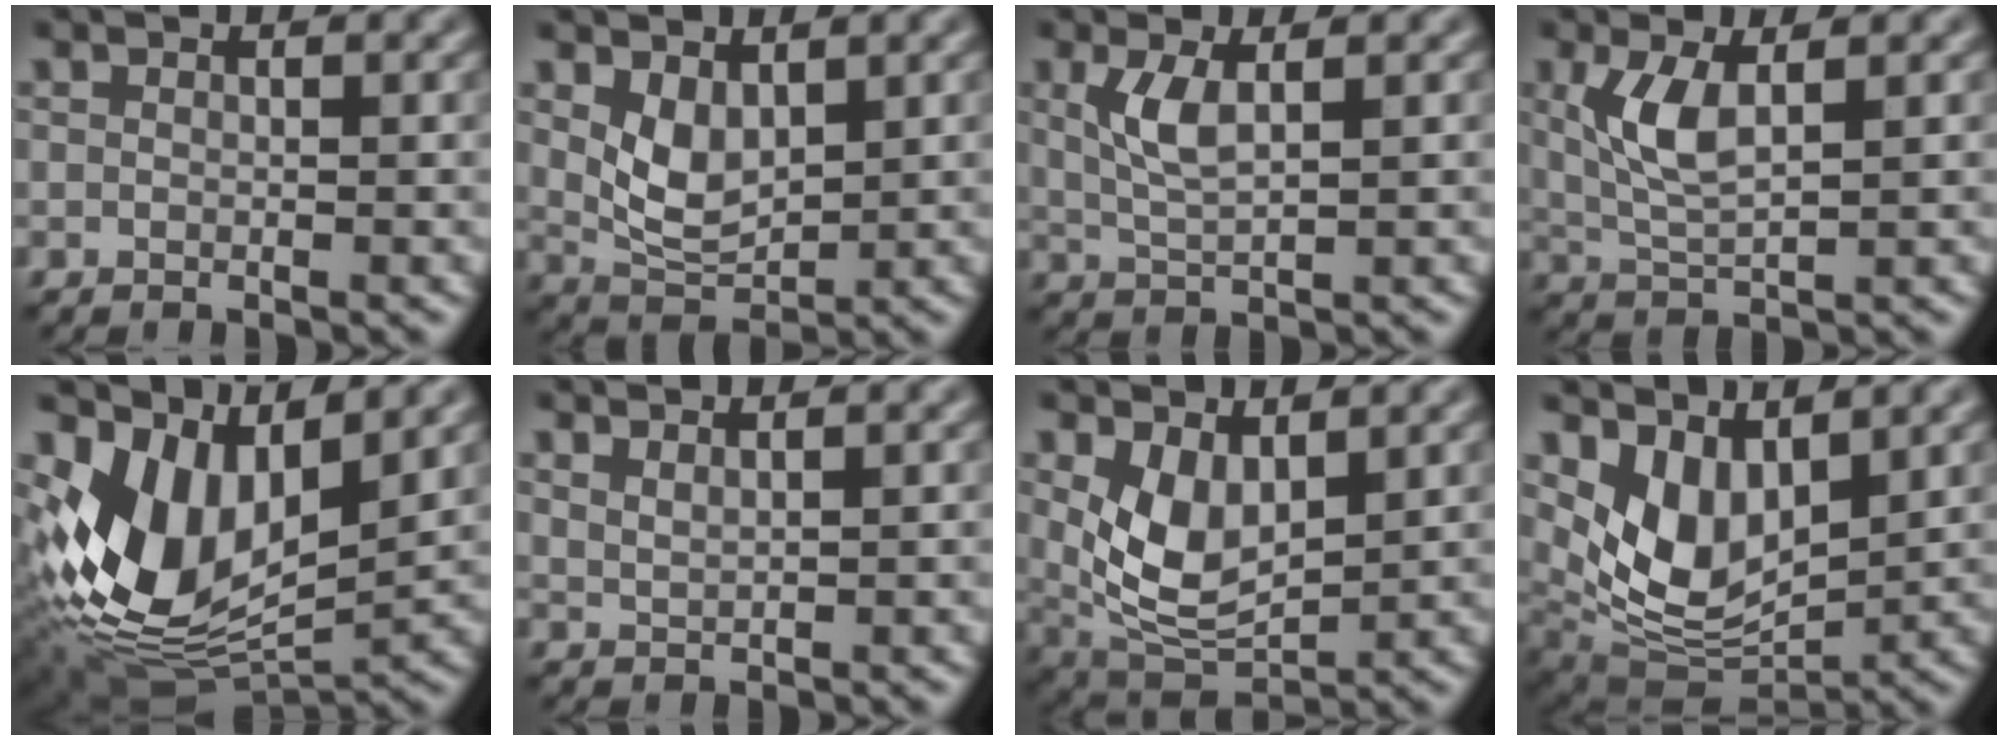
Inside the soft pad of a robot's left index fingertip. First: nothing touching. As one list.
[{"total": 3.5, "force": [1.1, 2.0, 2.6], "torque": [-0.058, -0.010, 0.025]}, {"total": 2.9, "force": [0.7, 0.9, 2.6], "torque": [-0.061, -0.002, 0.015]}, {"total": 3.8, "force": [0.8, 1.4, 3.5], "torque": [-0.081, -0.003, 0.017]}, {"total": 11.3, "force": [1.7, 6.9, 8.8], "torque": [-0.185, -0.016, 0.030]}, {"total": 1.3, "force": [1.1, 0.2, 0.6], "torque": [-0.011, 0.001, 0.018]}, {"total": 5.5, "force": [1.2, 3.1, 4.4], "torque": [-0.094, -0.017, 0.031]}, {"total": 6.5, "force": [2.7, 3.6, 4.8], "torque": [-0.108, -0.023, 0.049]}]